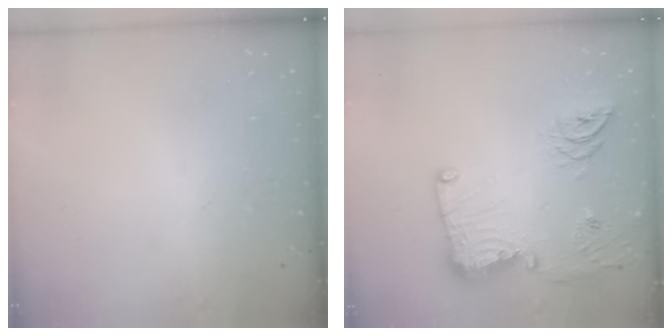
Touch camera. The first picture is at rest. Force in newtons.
{"total": 20.1, "press": 19.4, "slide": 5.4}